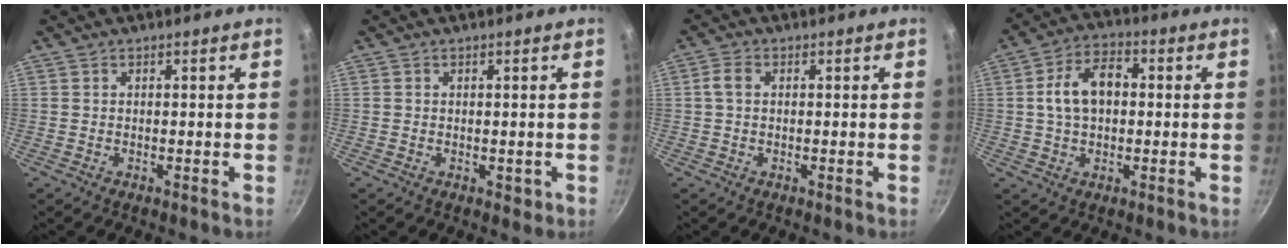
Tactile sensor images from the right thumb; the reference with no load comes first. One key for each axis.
{"total": 1.3, "fx": 0.0, "fy": 1.2, "fz": 0.6, "tx": -0.001, "ty": 0.001, "tz": 0.000}
{"total": 2.7, "fx": 0.4, "fy": 1.8, "fz": 1.9, "tx": -0.041, "ty": 0.008, "tz": 0.004}
{"total": 9.6, "fx": 0.9, "fy": 6.4, "fz": 7.1, "tx": -0.104, "ty": 0.025, "tz": 0.007}